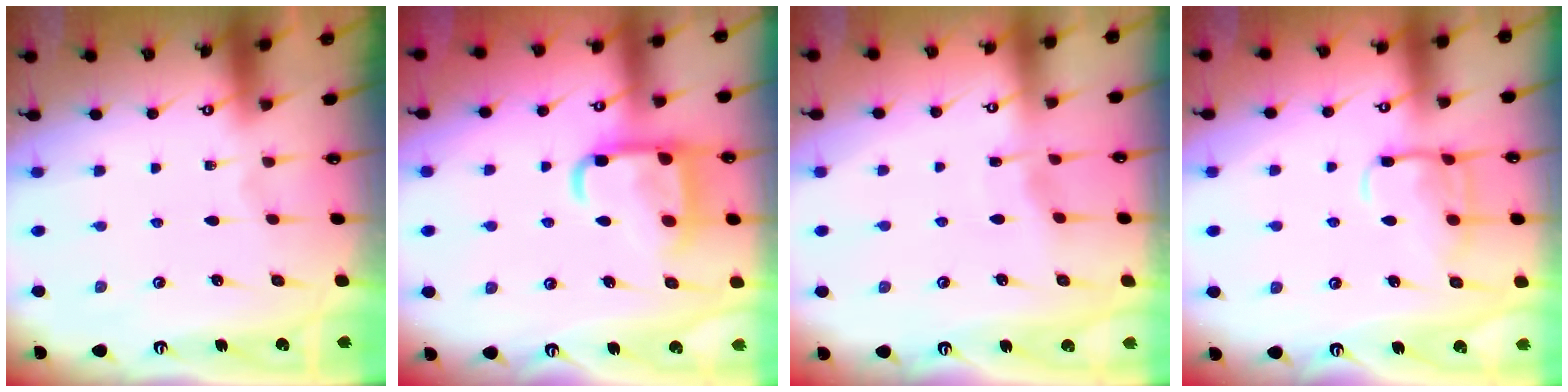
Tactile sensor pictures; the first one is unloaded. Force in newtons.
{"total": 14.8, "press": 14.7, "slide": 1.4}
{"total": 3.9, "press": 3.9, "slide": 0.5}
{"total": 12.3, "press": 12.2, "slide": 1.0}